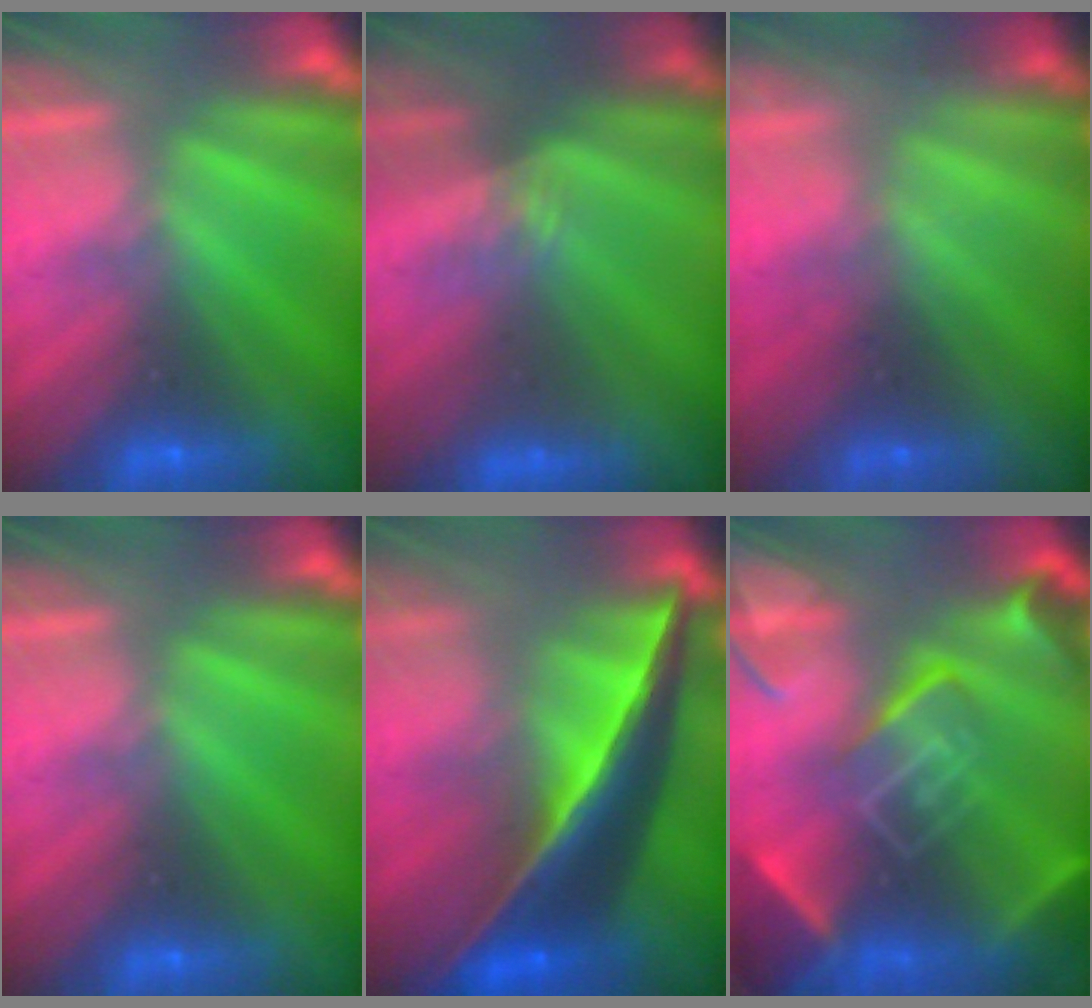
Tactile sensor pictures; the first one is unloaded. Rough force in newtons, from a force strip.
{"total": 3.0}
{"total": 2.3}
{"total": 0.0}
{"total": 9.1}
{"total": 8.1}